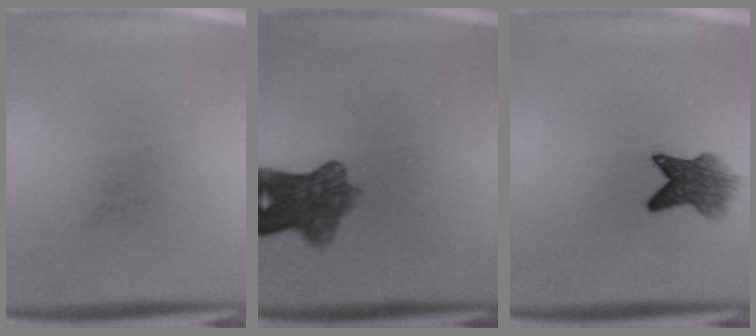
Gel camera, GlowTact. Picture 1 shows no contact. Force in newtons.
{"total": 7.3}
{"total": 5.6}